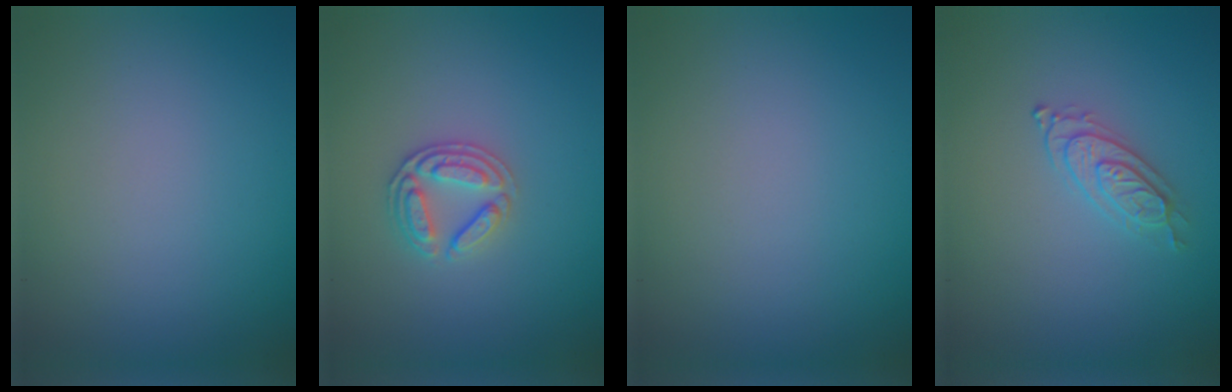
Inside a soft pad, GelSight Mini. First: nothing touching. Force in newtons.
{"total": 2.6, "press": 2.5, "slide": 0.6}
{"total": 0.0}
{"total": 2.2, "press": 2.1, "slide": 0.7}